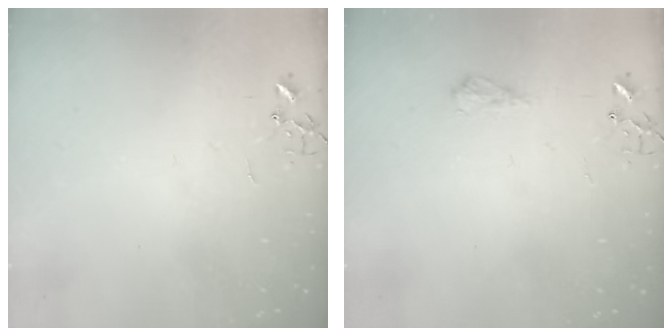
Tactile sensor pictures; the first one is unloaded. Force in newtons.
{"total": 8.2, "press": 8.2, "slide": 0.9}